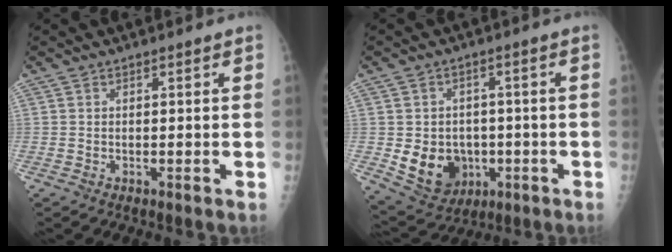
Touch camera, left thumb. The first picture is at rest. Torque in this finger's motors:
{"motor_torque": [-0.10, 0.31, 0.39, -0.02, 0.08]}